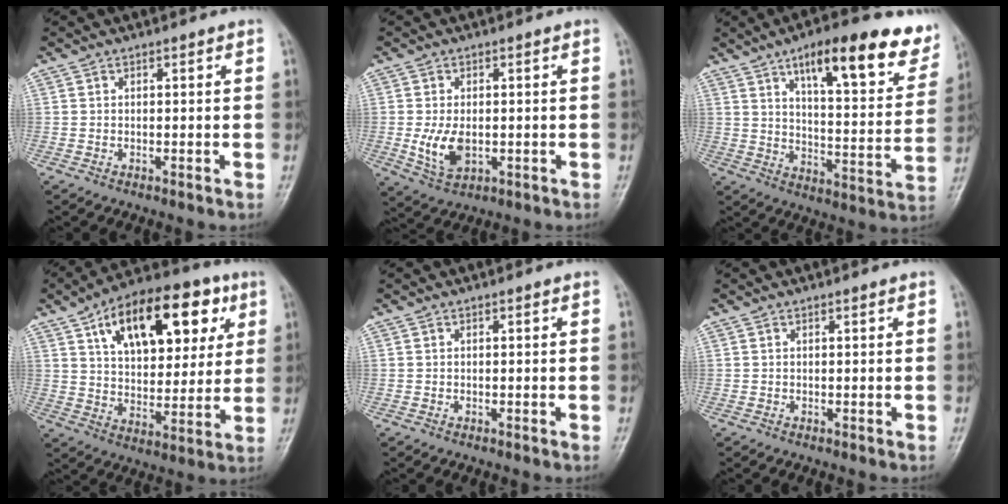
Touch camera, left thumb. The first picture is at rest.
{"total": 6.4, "force": [-1.0, 3.9, 5.0], "torque": [-0.092, -0.007, -0.008]}
{"total": 20.8, "force": [12.4, 6.8, 15.3], "torque": [-0.167, -0.043, 0.178]}
{"total": 22.3, "force": [9.5, 11.7, 16.4], "torque": [-0.207, -0.007, 0.151]}
{"total": 0.0}
{"total": 0.0}